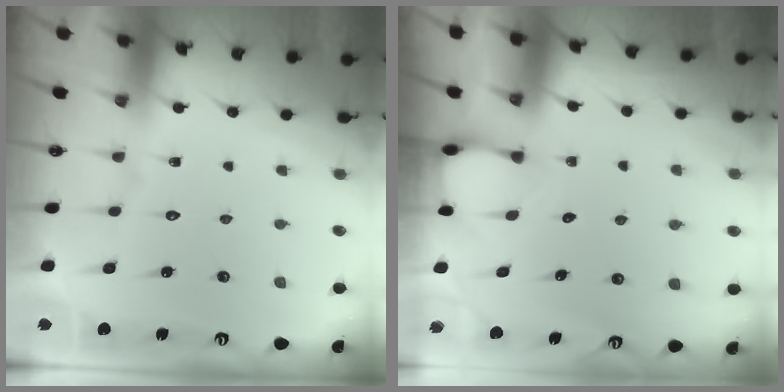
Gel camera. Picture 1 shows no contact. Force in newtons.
{"total": 2.3, "press": 2.3, "slide": 0.3}